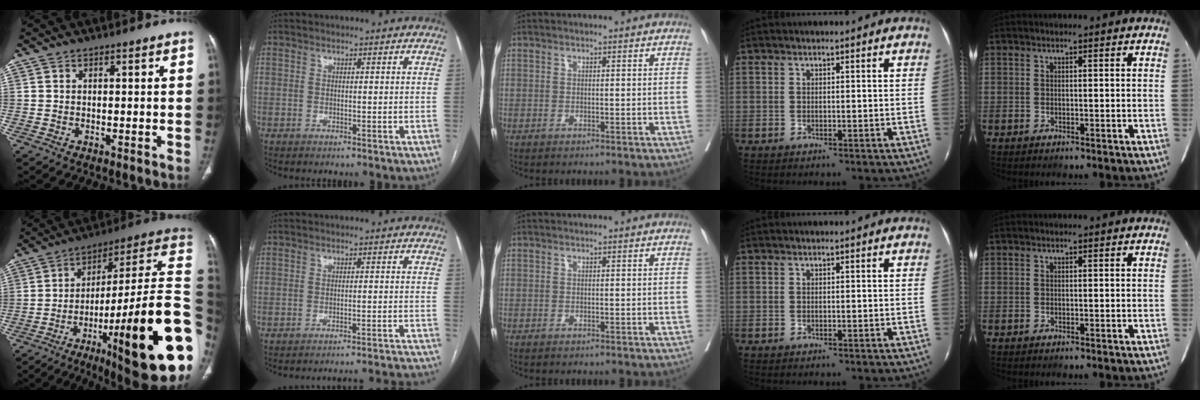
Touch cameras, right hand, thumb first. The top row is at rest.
{"thumb": {"total": 32.1, "force": [-9.0, 5.8, 30.3], "torque": [-0.370, 0.031, -0.137]}, "index": {"total": 19.2, "force": [-18.8, -0.5, 3.8], "torque": [-0.027, -0.002, -0.220]}}